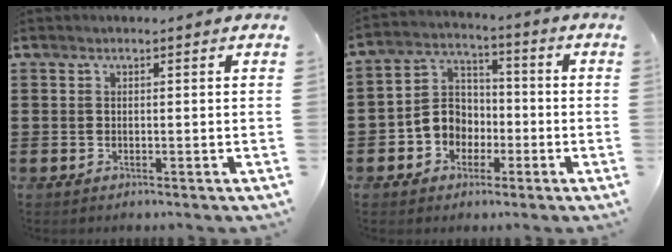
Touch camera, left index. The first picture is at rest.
{"total": 6.2, "force": [-2.2, 5.4, 2.0], "torque": [-0.065, 0.011, -0.046]}